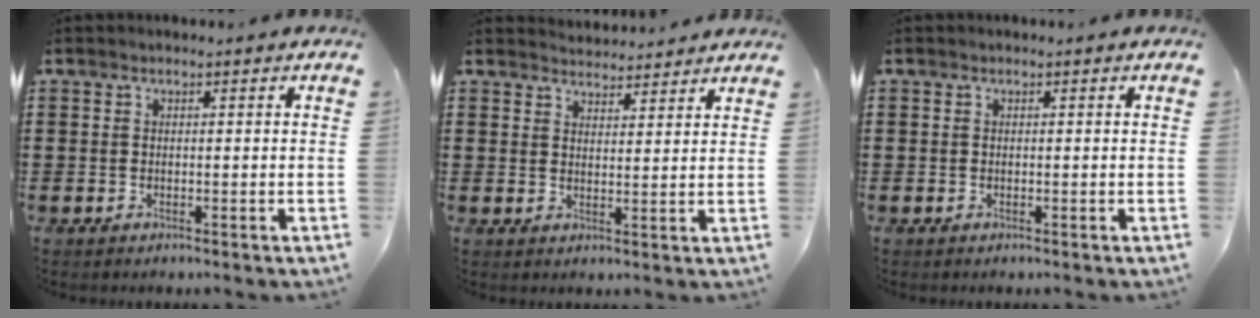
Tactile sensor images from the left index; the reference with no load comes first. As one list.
[{"total": 3.2, "force": [3.2, 0.2, -0.2], "torque": [-0.006, -0.012, 0.060]}, {"total": 0.0}]